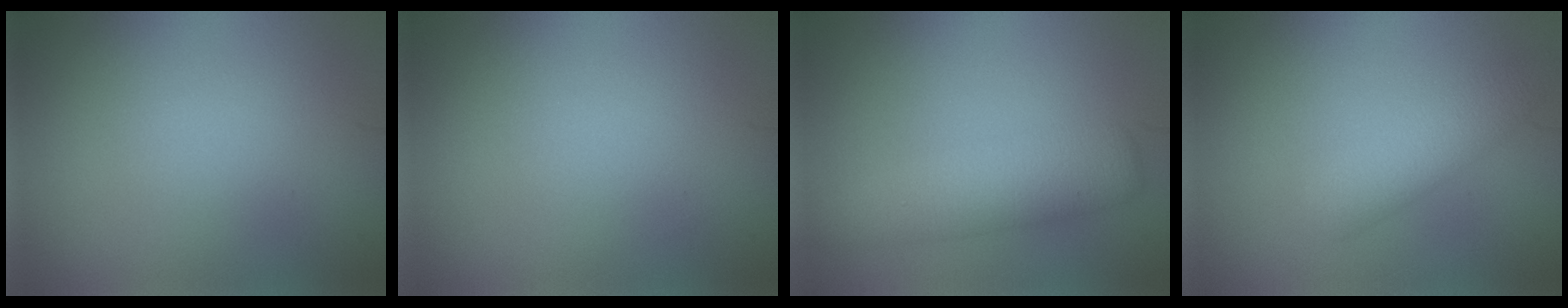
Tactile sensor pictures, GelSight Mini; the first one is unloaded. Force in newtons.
{"total": 0.0}
{"total": 4.5, "press": 4.5, "slide": 0.1}
{"total": 2.9, "press": 2.9, "slide": 0.1}